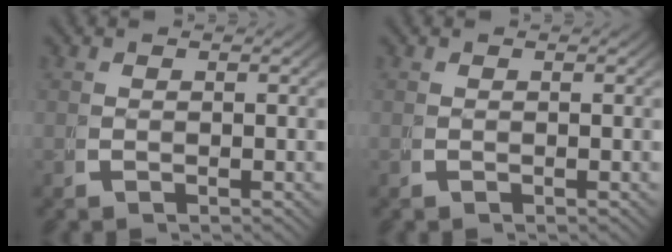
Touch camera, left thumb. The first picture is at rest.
{"total": 0.0}